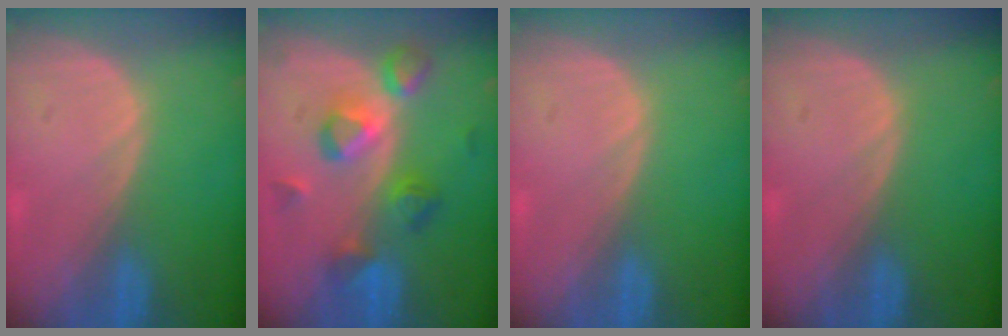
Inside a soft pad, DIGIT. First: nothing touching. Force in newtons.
{"total": 7.4, "press": 7.4, "slide": 0.8}
{"total": 0.0}
{"total": 0.0}